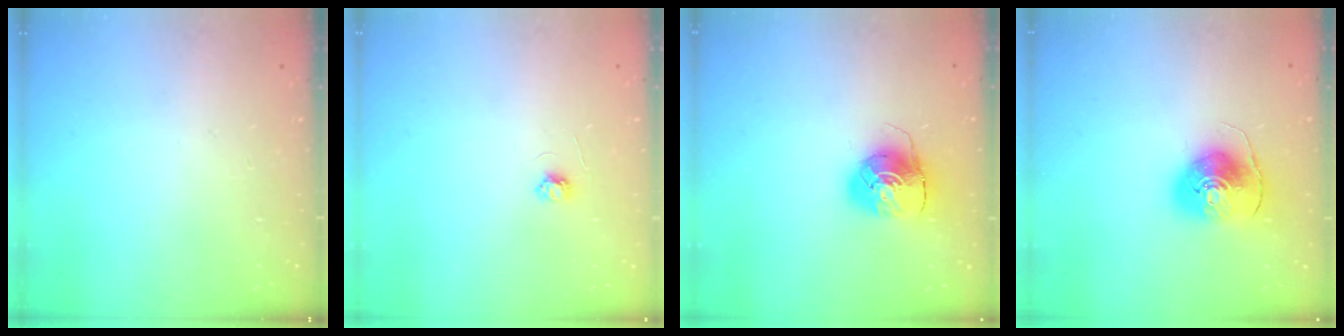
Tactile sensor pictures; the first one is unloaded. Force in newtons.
{"total": 3.1, "press": 3.1, "slide": 0.4}
{"total": 10.3, "press": 10.3, "slide": 0.4}
{"total": 10.2, "press": 10.1, "slide": 1.1}